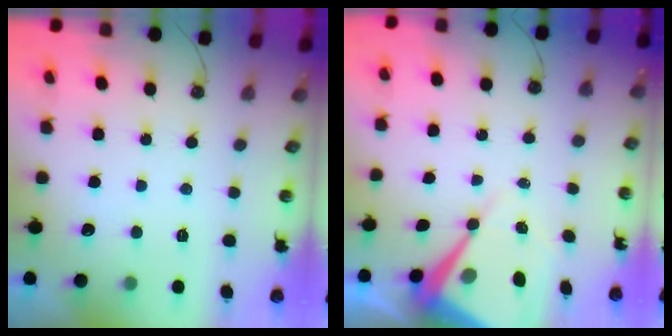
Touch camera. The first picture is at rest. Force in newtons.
{"total": 10.4, "press": 10.3, "slide": 0.9}